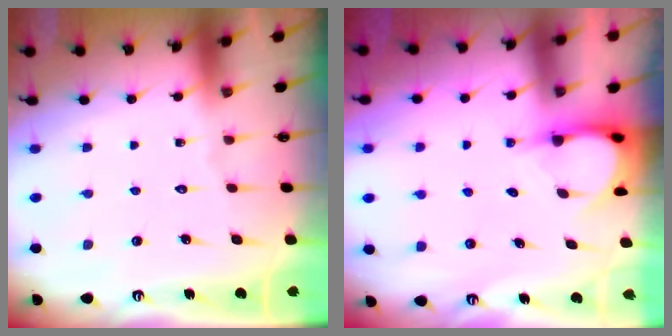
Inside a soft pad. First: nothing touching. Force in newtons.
{"total": 3.9, "press": 3.9, "slide": 0.2}